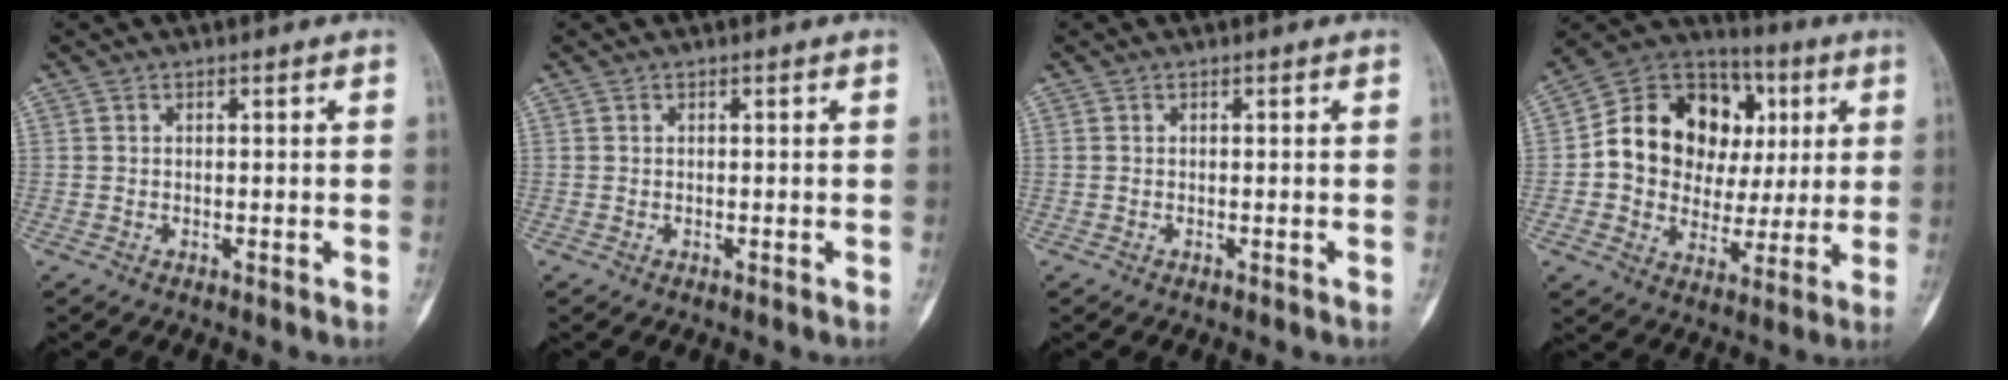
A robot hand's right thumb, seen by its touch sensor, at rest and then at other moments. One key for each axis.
{"total": 0.0}
{"total": 0.0}
{"total": 20.2, "fx": 3.2, "fy": 16.3, "fz": 11.4, "tx": -0.137, "ty": 0.037, "tz": 0.061}